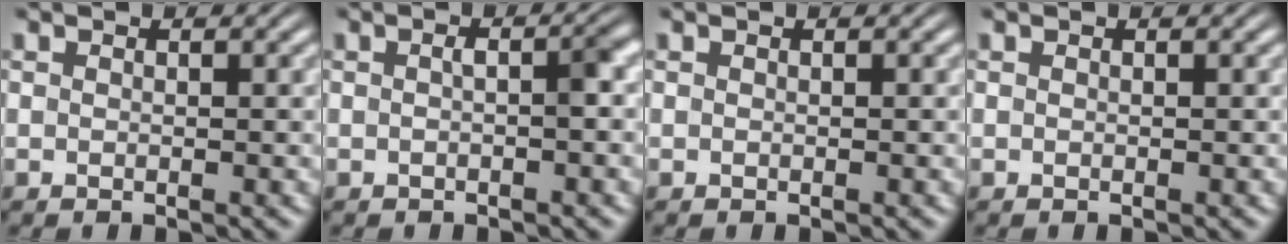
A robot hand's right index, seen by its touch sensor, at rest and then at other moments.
{"total": 1.8, "force": [-0.3, 0.3, 1.7], "torque": [-0.019, 0.006, -0.007]}
{"total": 0.0}
{"total": 0.0}